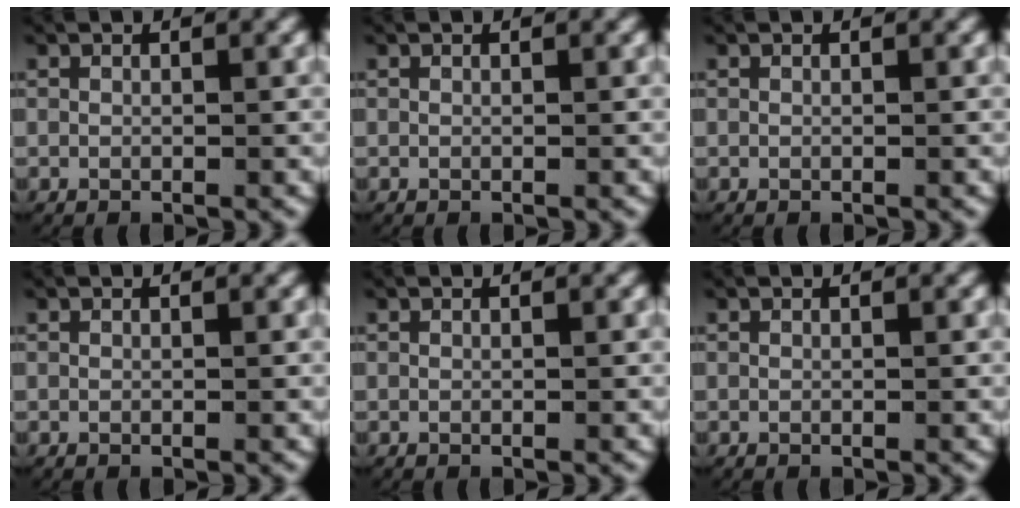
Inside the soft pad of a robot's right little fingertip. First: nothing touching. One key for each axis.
{"total": 0.0}
{"total": 0.0}
{"total": 0.0}
{"total": 0.0}
{"total": 0.0}